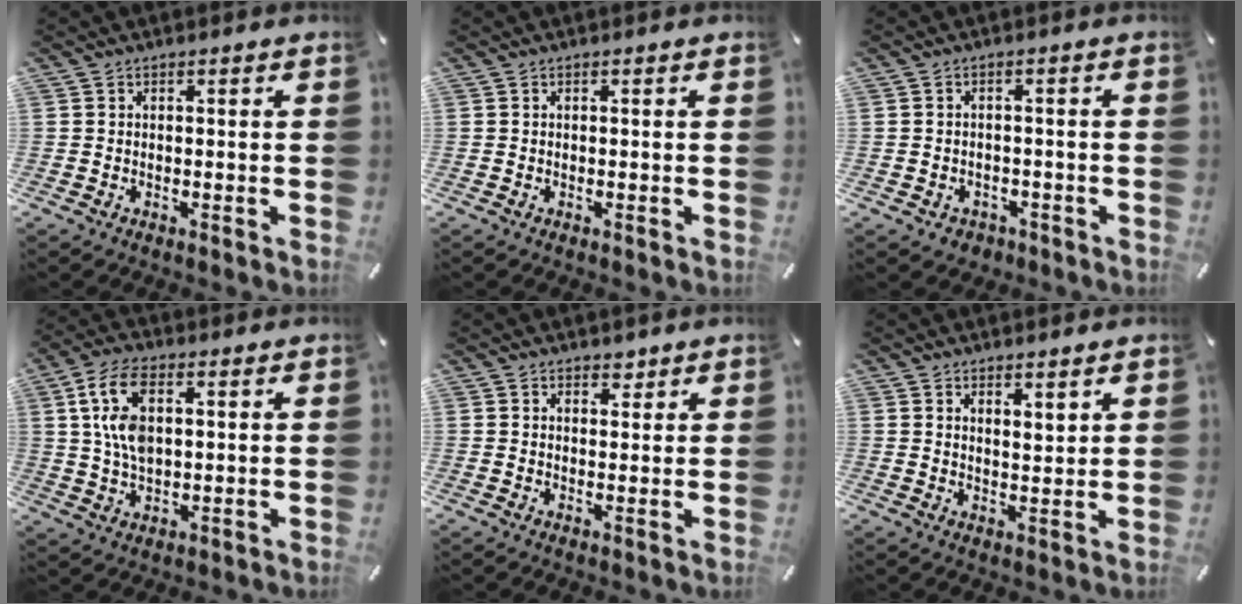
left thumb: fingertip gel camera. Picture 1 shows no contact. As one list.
[{"total": 0.0}, {"total": 2.6, "force": [-1.3, 2.2, 0.6], "torque": [-0.010, 0.005, -0.025]}, {"total": 10.5, "force": [2.8, 6.0, 8.2], "torque": [-0.182, 0.000, 0.047]}, {"total": 2.4, "force": [1.8, 1.6, 0.3], "torque": [0.016, -0.008, 0.028]}, {"total": 3.0, "force": [2.9, 1.0, 0.1], "torque": [0.008, -0.021, 0.050]}]